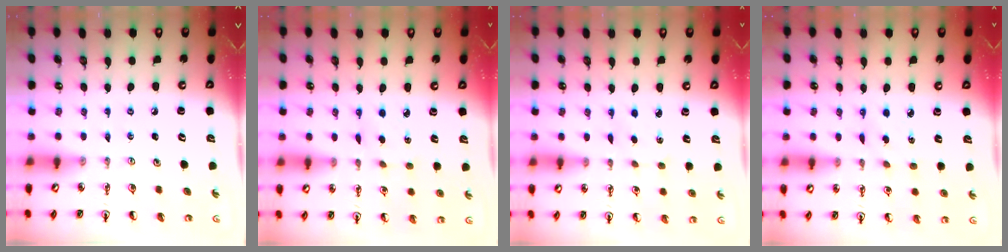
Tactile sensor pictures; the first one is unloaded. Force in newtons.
{"total": 3.2, "press": 3.1, "slide": 0.7}
{"total": 2.9, "press": 2.9, "slide": 0.4}
{"total": 3.3, "press": 3.2, "slide": 0.9}